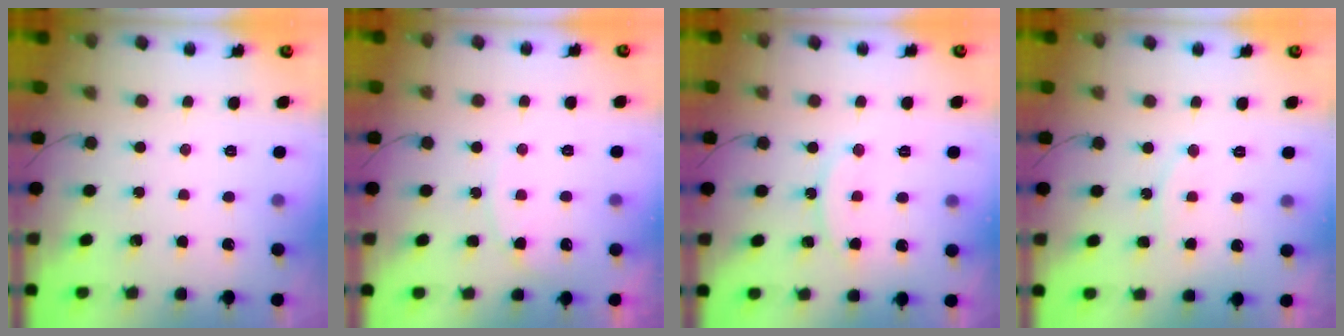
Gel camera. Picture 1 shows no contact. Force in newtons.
{"total": 6.4, "press": 6.4, "slide": 0.6}
{"total": 10.5, "press": 10.5, "slide": 0.6}
{"total": 7.0, "press": 7.0, "slide": 0.3}